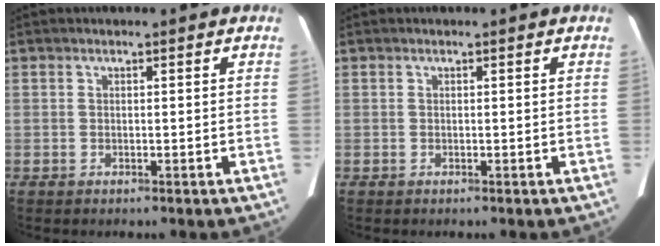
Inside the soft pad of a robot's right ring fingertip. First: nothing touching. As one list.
[{"total": 0.0}]